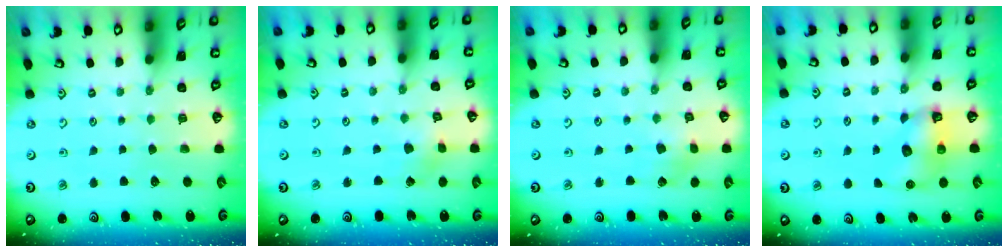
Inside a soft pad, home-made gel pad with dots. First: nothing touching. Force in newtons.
{"total": 2.2, "press": 2.2, "slide": 0.3}
{"total": 2.8, "press": 2.8, "slide": 0.1}
{"total": 8.0, "press": 7.9, "slide": 0.5}